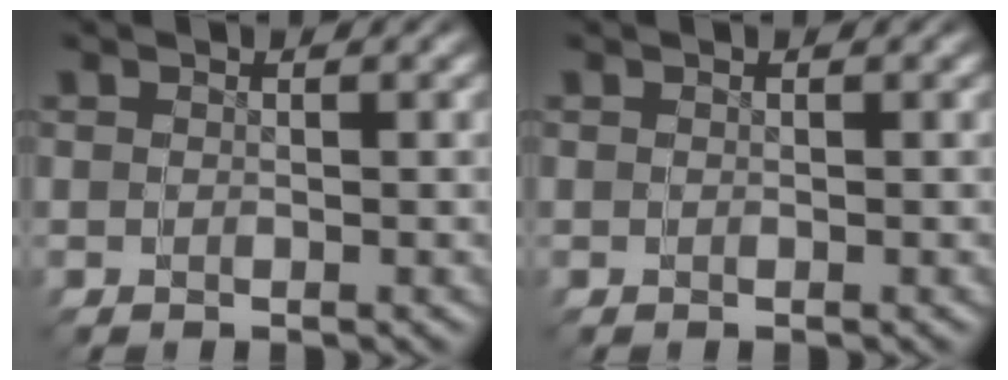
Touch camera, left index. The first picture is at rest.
{"total": 0.0}